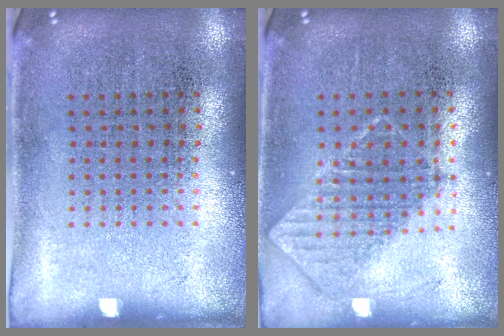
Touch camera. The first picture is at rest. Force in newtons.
{"total": 0.8, "press": 0.8, "slide": 0.1}